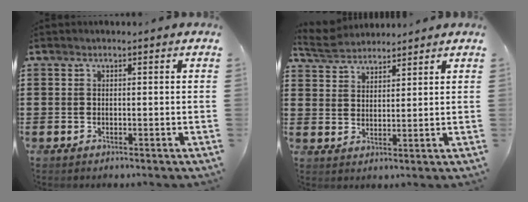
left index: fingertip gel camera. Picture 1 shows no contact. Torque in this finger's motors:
{"motor_torque": [0.20, 0.00, 0.36, 0.10]}